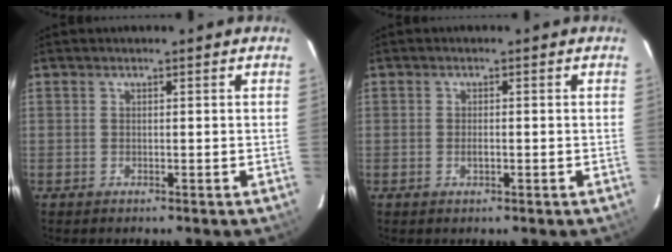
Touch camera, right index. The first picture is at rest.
{"total": 1.4, "force": [-0.4, 0.6, 1.2], "torque": [-0.023, 0.000, -0.007]}